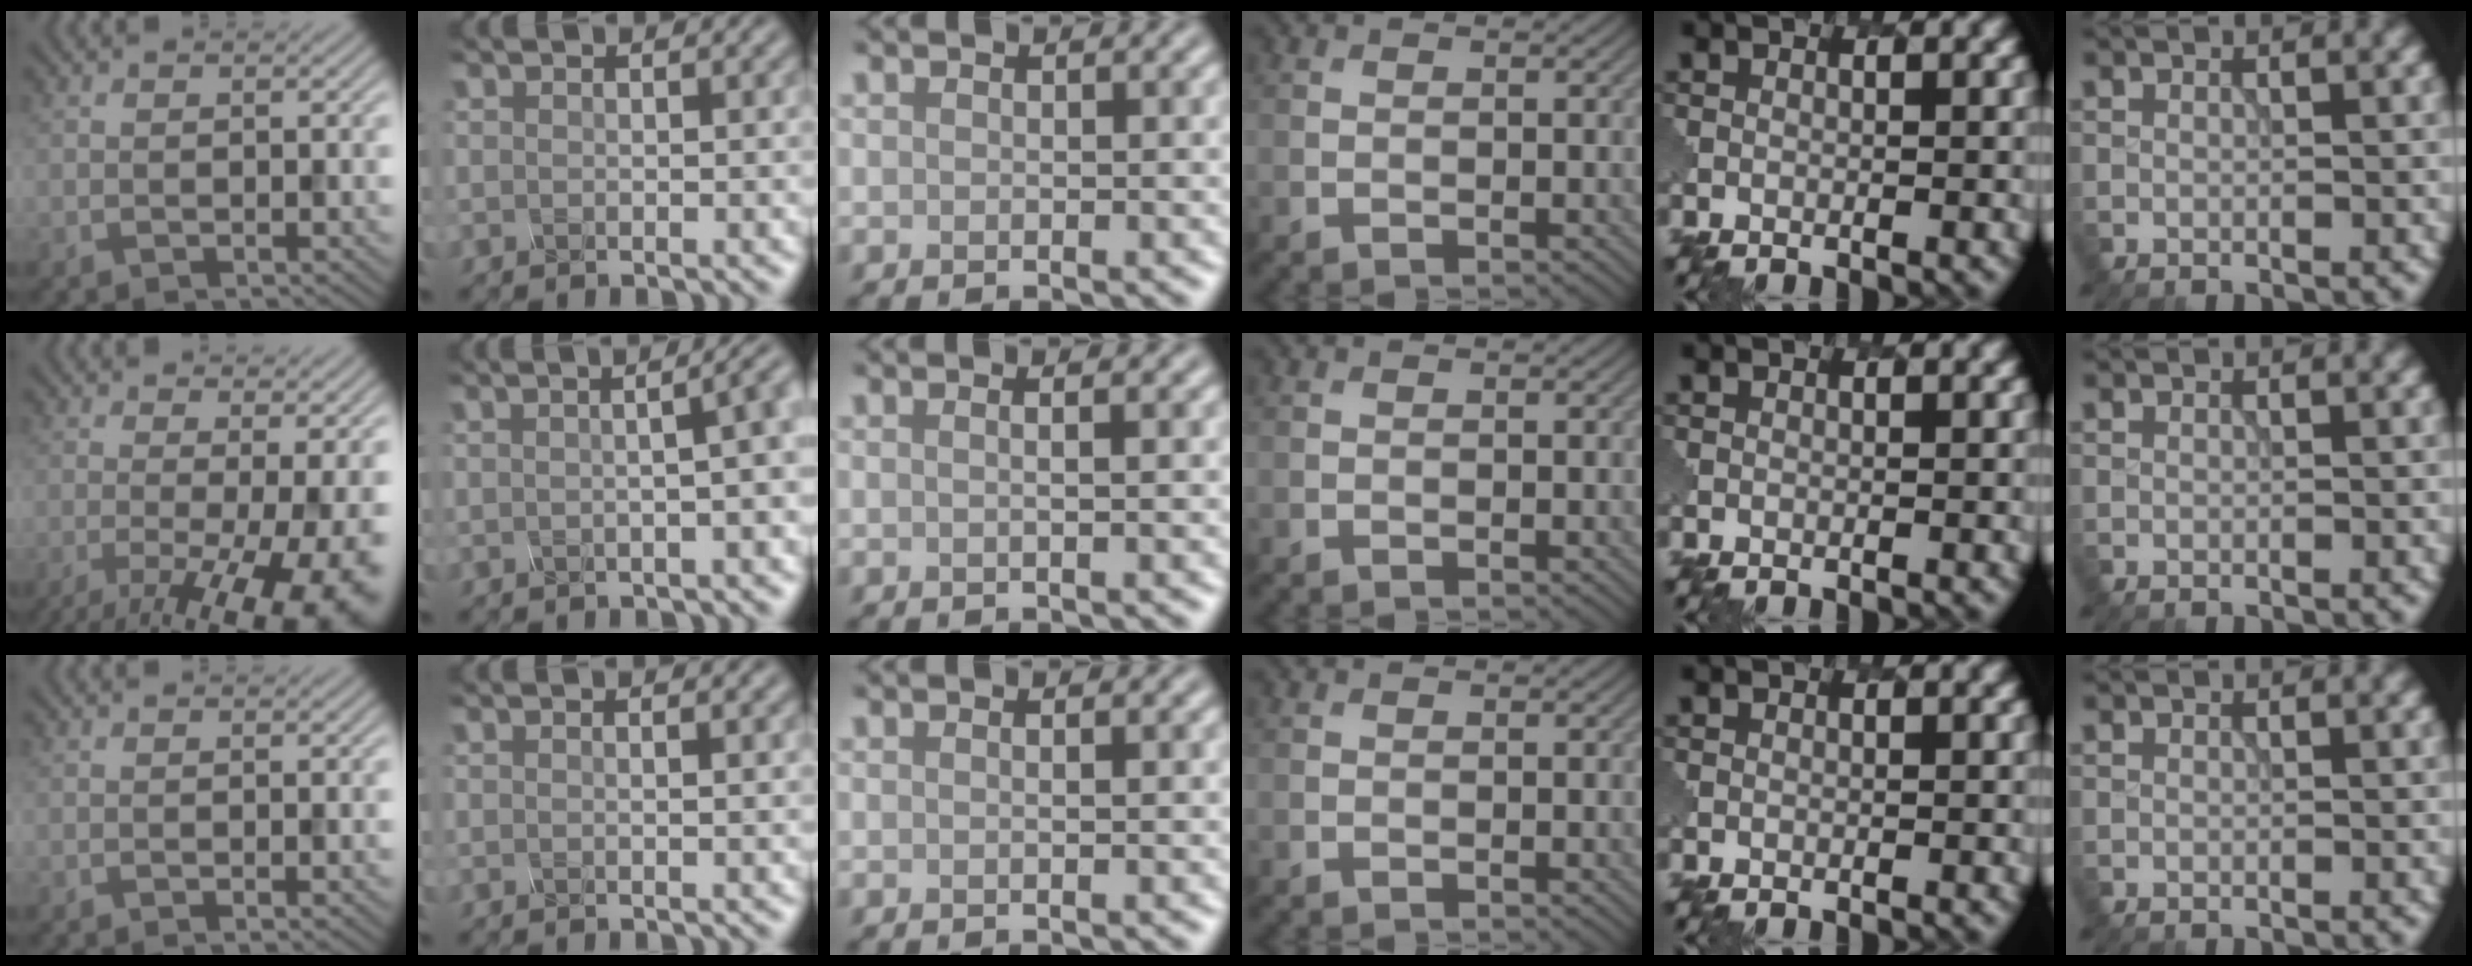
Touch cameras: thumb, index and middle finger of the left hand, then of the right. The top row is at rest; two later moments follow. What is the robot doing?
{"motion": "pour", "object": "mug"}